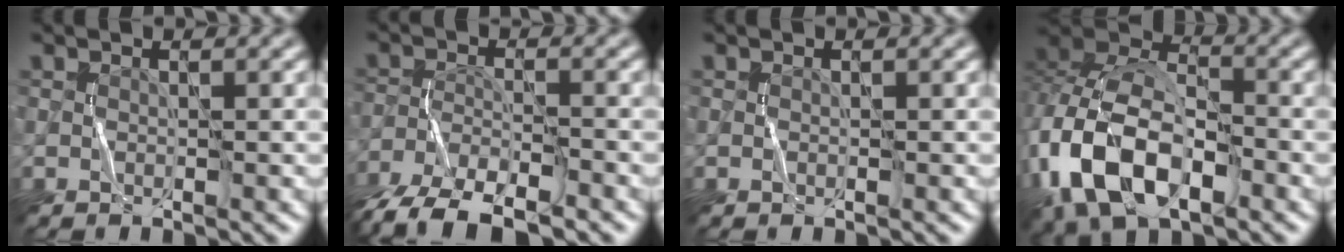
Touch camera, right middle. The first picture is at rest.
{"total": 7.1, "force": [-5.6, 2.3, 3.8], "torque": [-0.065, -0.008, -0.109]}
{"total": 0.0}
{"total": 12.4, "force": [-4.9, 7.2, 8.7], "torque": [-0.191, -0.002, -0.103]}